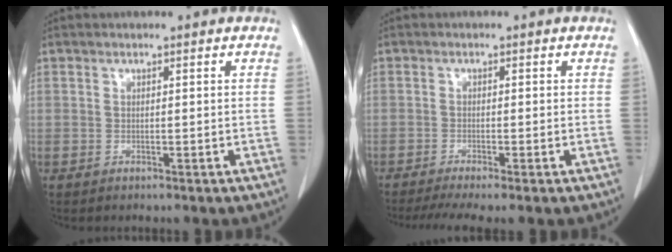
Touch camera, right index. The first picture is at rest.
{"total": 5.7, "force": [-4.1, 0.2, 3.9], "torque": [-0.062, -0.011, -0.069]}